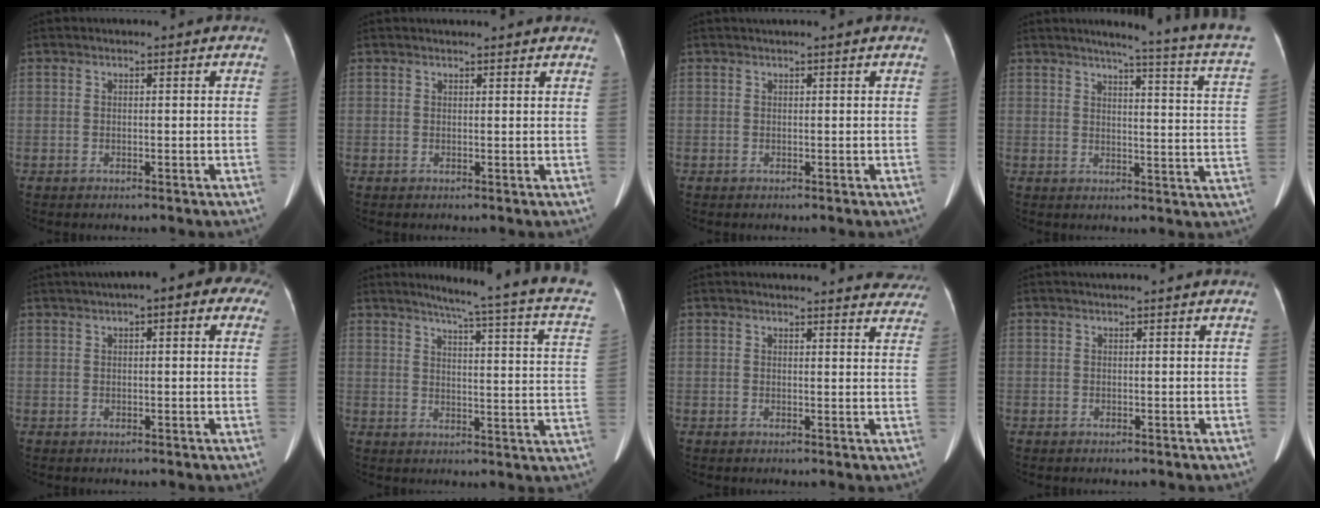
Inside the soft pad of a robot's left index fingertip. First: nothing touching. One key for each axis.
{"total": 5.7, "fx": 5.4, "fy": 0.5, "fz": 1.9, "tx": -0.027, "ty": 0.021, "tz": 0.052}
{"total": 1.1, "fx": 1.0, "fy": 0.0, "fz": 0.4, "tx": -0.008, "ty": 0.026, "tz": 0.018}
{"total": 17.5, "fx": 14.9, "fy": -1.5, "fz": 9.1, "tx": -0.126, "ty": -0.067, "tz": 0.156}
{"total": 9.3, "fx": 5.2, "fy": 2.9, "fz": 7.2, "tx": -0.086, "ty": 0.049, "tz": 0.059}
{"total": 18.6, "fx": 15.1, "fy": -0.3, "fz": 11.0, "tx": -0.154, "ty": -0.048, "tz": 0.165}
{"total": 15.1, "fx": 14.5, "fy": 2.8, "fz": 3.3, "tx": -0.018, "ty": -0.029, "tz": 0.143}
{"total": 0.9, "fx": 0.8, "fy": 0.0, "fz": 0.3, "tx": -0.007, "ty": 0.024, "tz": 0.013}